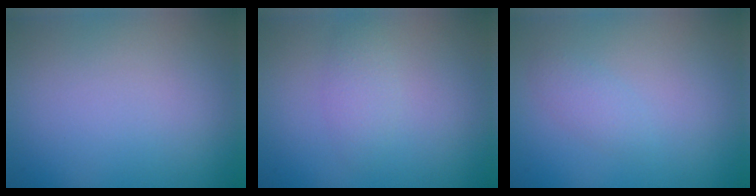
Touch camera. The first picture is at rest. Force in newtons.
{"total": 1.5, "press": 1.5, "slide": 0.0}
{"total": 1.3, "press": 1.3, "slide": 0.1}